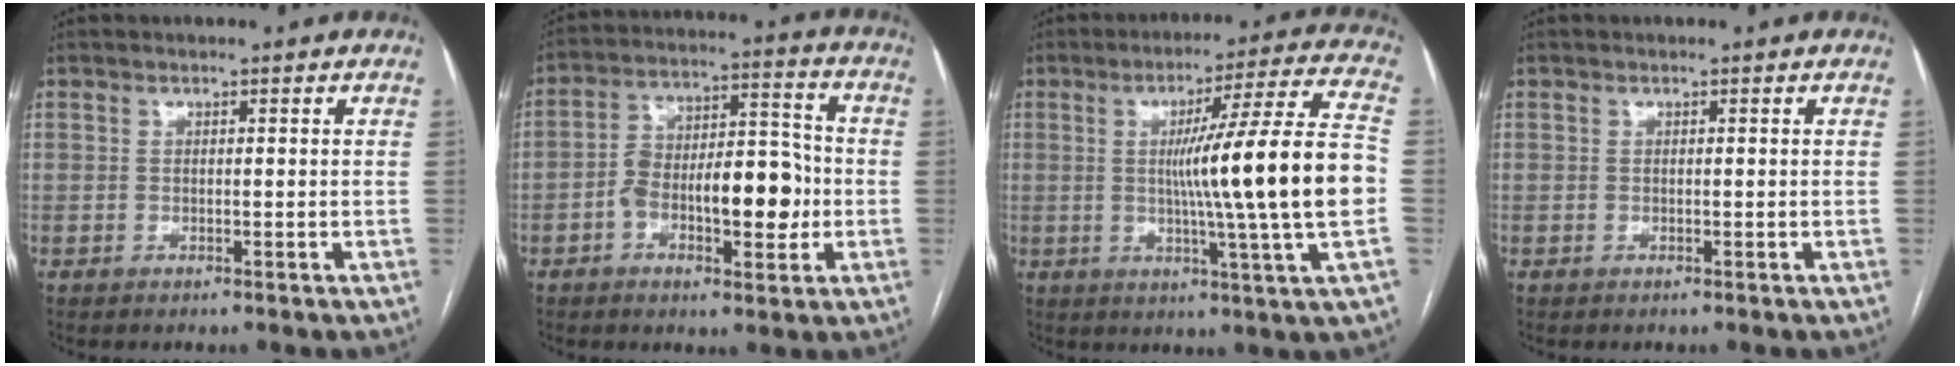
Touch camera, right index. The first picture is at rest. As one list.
[{"total": 13.1, "force": [-3.0, 5.0, 11.7], "torque": [-0.191, 0.033, -0.044]}, {"total": 19.0, "force": [-0.7, -1.8, 18.9], "torque": [-0.282, -0.004, -0.024]}, {"total": 0.0}]